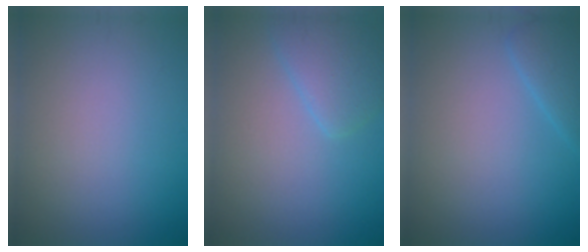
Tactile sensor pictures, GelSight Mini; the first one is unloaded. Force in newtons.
{"total": 2.9, "press": 2.9, "slide": 0.1}
{"total": 2.2, "press": 2.2, "slide": 0.1}